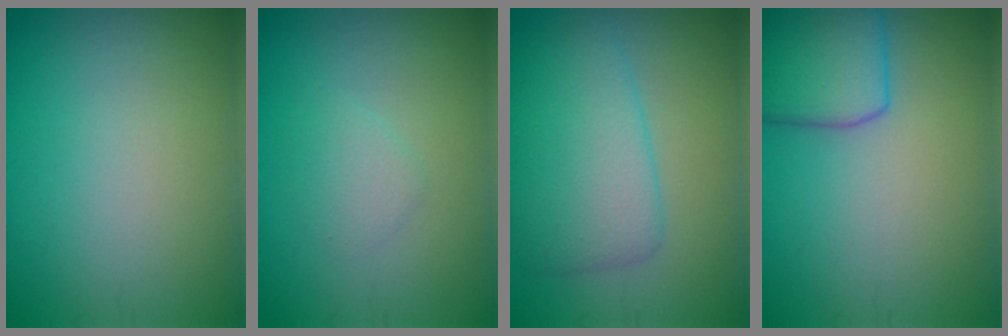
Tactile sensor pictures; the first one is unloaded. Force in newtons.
{"total": 1.4, "press": 1.4, "slide": 0.1}
{"total": 5.7, "press": 5.6, "slide": 0.2}
{"total": 5.0, "press": 5.0, "slide": 0.3}